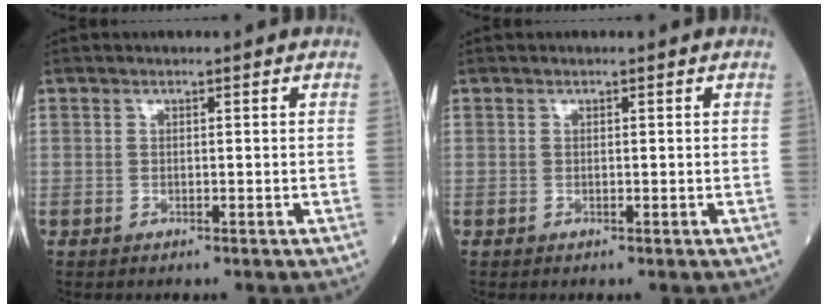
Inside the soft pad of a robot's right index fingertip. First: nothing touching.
{"total": 0.0}